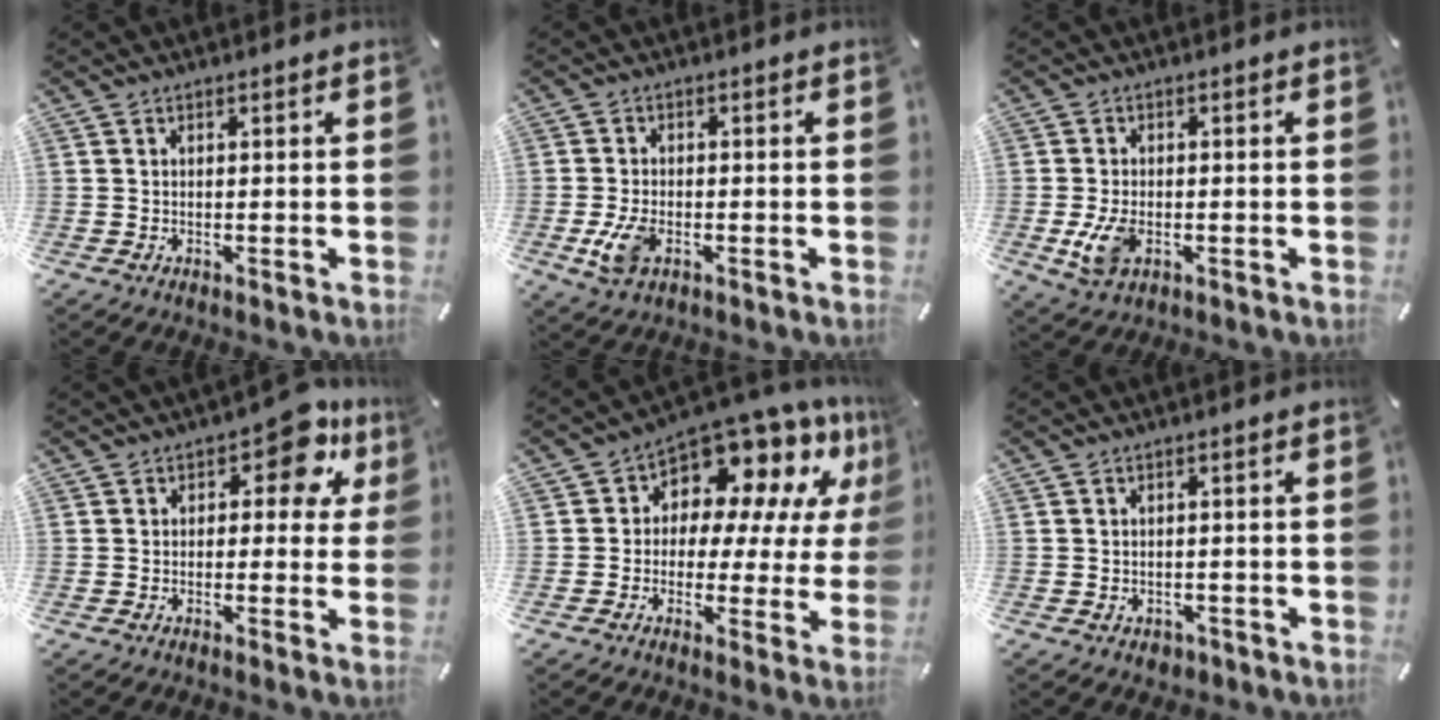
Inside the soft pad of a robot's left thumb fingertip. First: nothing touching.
{"total": 6.4, "force": [-2.1, 3.8, 4.8], "torque": [-0.116, -0.002, -0.040]}
{"total": 6.3, "force": [-1.6, 4.0, 4.6], "torque": [-0.109, -0.002, -0.029]}
{"total": 9.5, "force": [4.2, 5.2, 6.7], "torque": [-0.073, -0.019, 0.067]}
{"total": 10.8, "force": [7.5, 6.2, 4.5], "torque": [-0.083, -0.075, 0.135]}
{"total": 1.9, "force": [-0.8, 1.5, 0.7], "torque": [-0.011, 0.005, -0.017]}